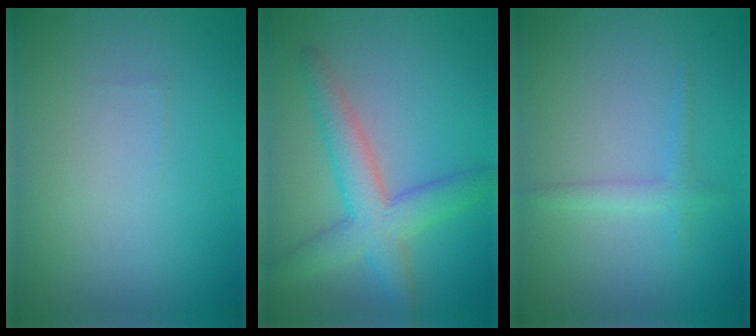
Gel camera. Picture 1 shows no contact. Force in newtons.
{"total": 5.2, "press": 5.2, "slide": 0.2}
{"total": 1.4, "press": 1.4, "slide": 0.0}